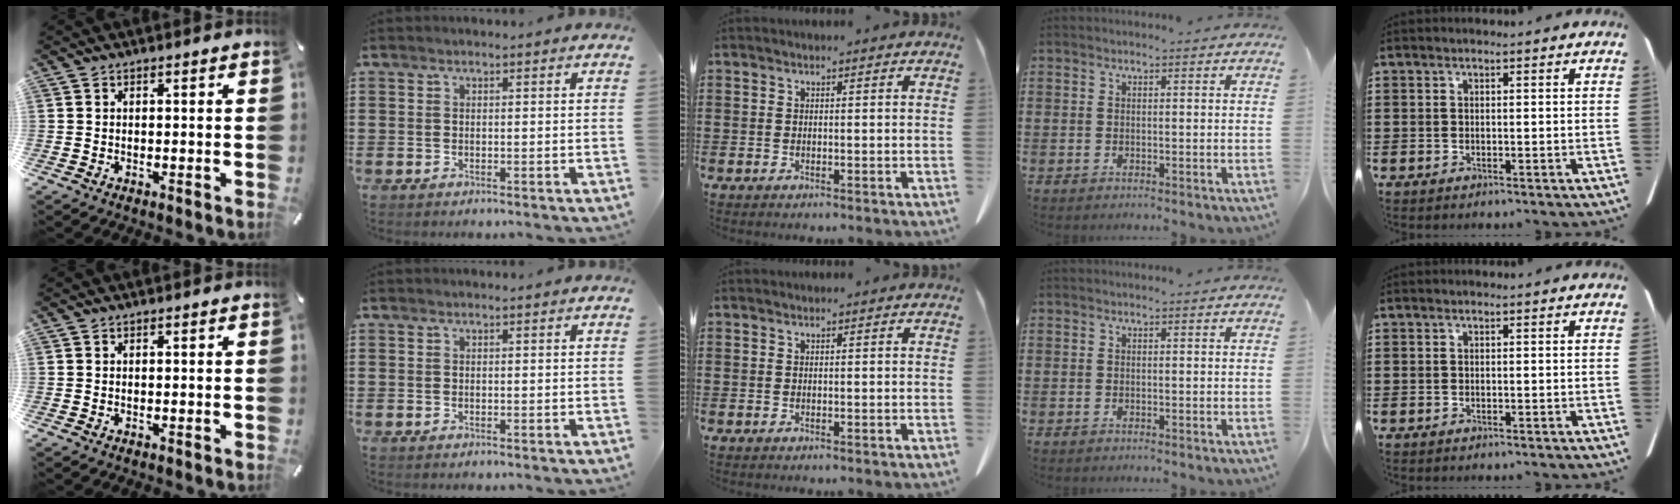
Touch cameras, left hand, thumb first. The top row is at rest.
{}